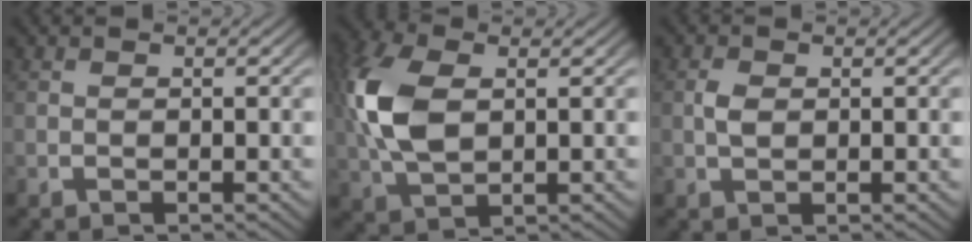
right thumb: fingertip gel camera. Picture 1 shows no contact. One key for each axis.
{"total": 7.1, "fx": 1.0, "fy": 4.5, "fz": 5.4, "tx": -0.151, "ty": -0.013, "tz": 0.030}
{"total": 1.4, "fx": 0.2, "fy": 1.0, "fz": 1.0, "tx": -0.025, "ty": -0.003, "tz": 0.005}